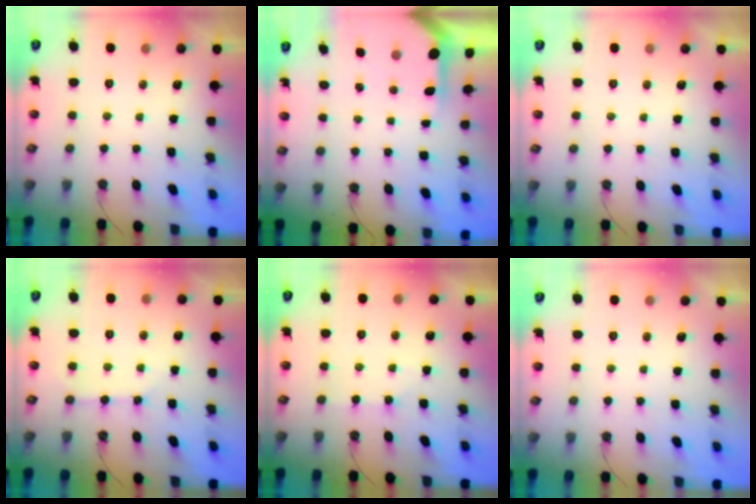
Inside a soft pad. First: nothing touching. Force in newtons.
{"total": 4.2, "press": 4.2, "slide": 0.4}
{"total": 0.0}
{"total": 3.3, "press": 3.2, "slide": 0.3}
{"total": 2.1, "press": 2.0, "slide": 0.5}
{"total": 0.0}